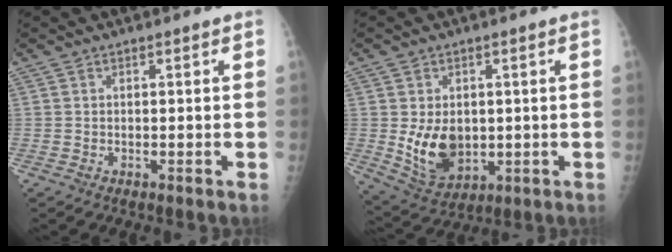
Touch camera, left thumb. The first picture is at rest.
{"total": 9.6, "force": [0.0, 6.9, 6.7], "torque": [-0.089, -0.018, 0.021]}